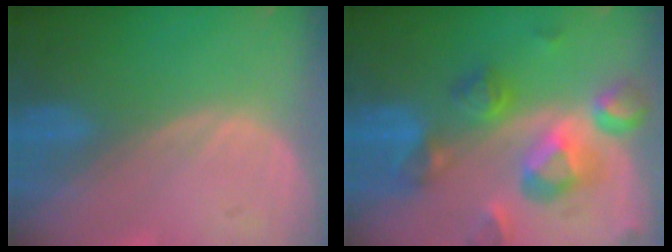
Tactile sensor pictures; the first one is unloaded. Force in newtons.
{"total": 10.5, "press": 9.4, "slide": 4.7}